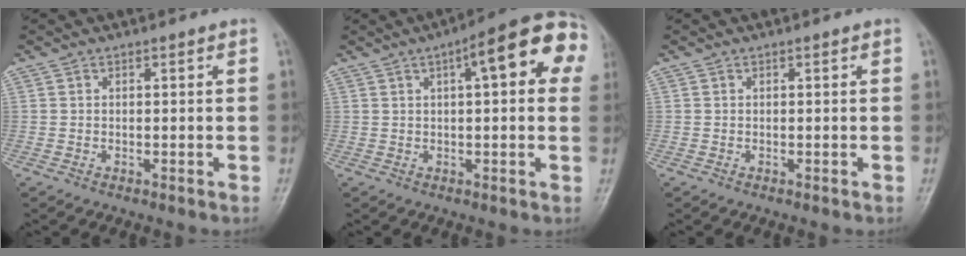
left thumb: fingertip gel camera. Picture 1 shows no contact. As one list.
[{"total": 14.5, "force": [4.7, 4.6, 12.9], "torque": [-0.141, 0.027, 0.049]}, {"total": 0.0}]